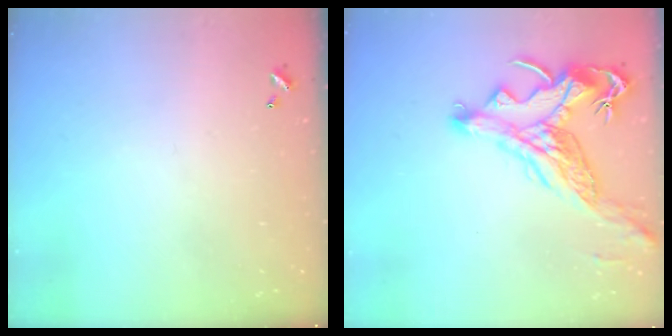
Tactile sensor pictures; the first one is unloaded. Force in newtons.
{"total": 4.1, "press": 3.7, "slide": 1.6}